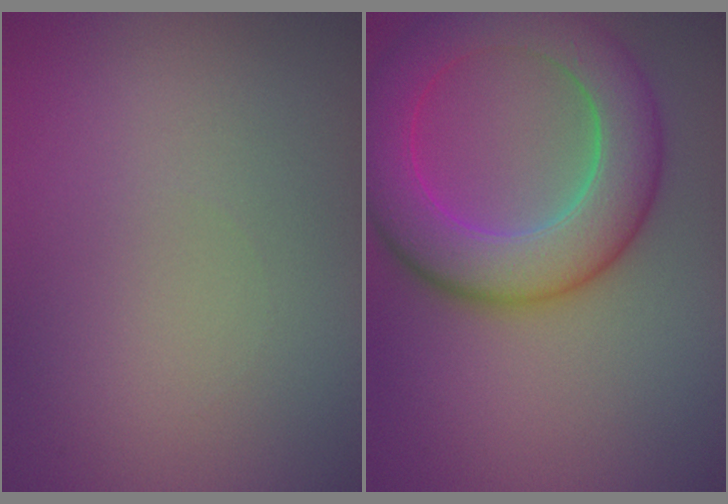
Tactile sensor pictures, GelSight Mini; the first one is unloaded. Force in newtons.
{"total": 8.6, "press": 8.6, "slide": 0.2}